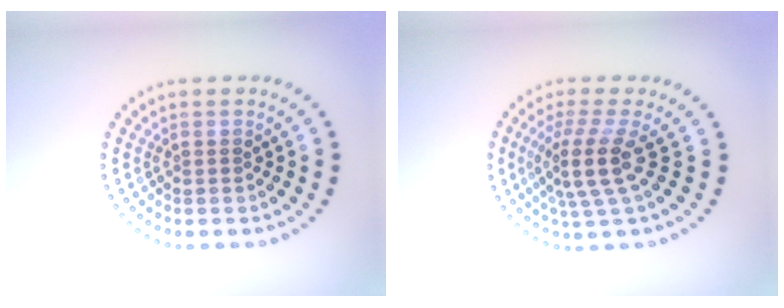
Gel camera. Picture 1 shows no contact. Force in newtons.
{"total": 3.9, "press": 2.7, "slide": 2.7}